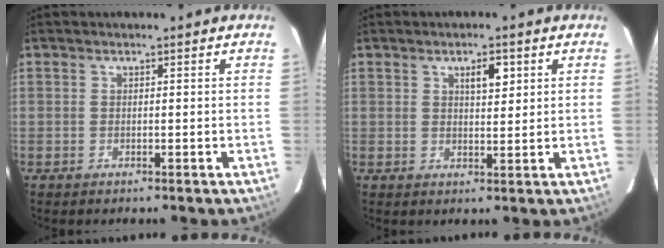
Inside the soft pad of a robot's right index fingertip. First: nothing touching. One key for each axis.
{"total": 3.3, "fx": 1.6, "fy": 1.1, "fz": 2.7, "tx": -0.044, "ty": 0.002, "tz": 0.026}